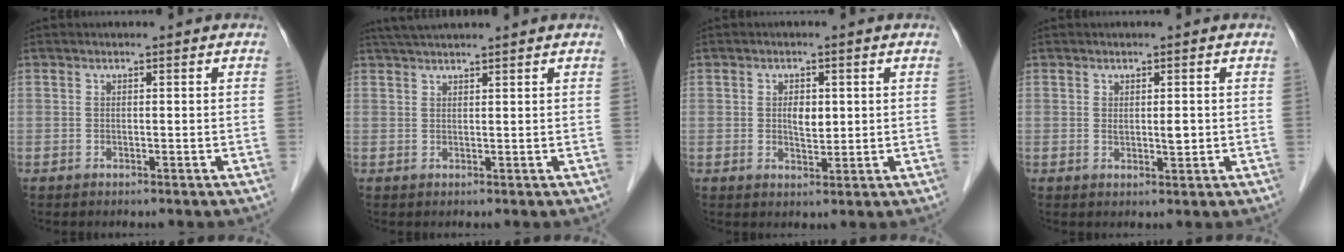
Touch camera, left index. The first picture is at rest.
{"total": 3.2, "force": [2.8, -0.3, 1.4], "torque": [-0.016, 0.029, 0.052]}
{"total": 3.0, "force": [0.5, 1.6, 2.5], "torque": [-0.042, 0.001, 0.010]}
{"total": 1.8, "force": [0.2, 0.6, 1.7], "torque": [-0.029, -0.003, 0.006]}